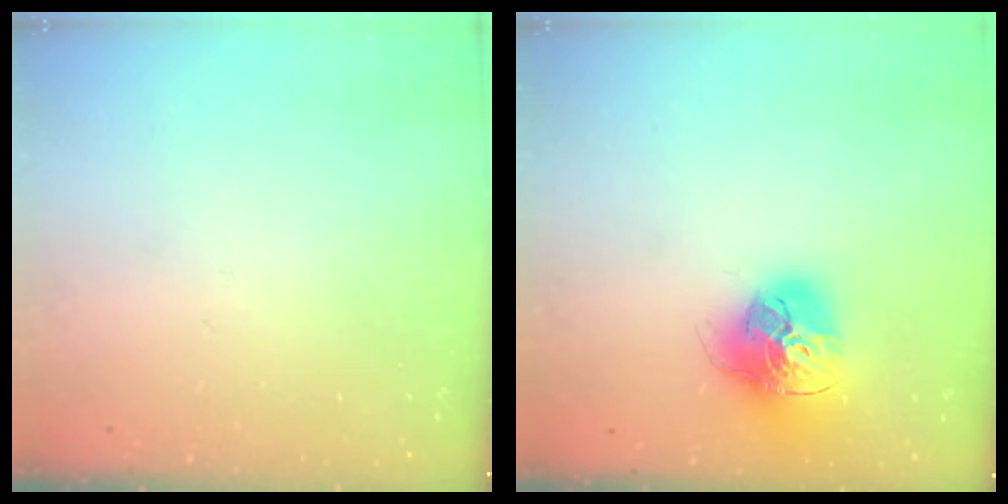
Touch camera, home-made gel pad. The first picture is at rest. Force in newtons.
{"total": 18.4, "press": 18.3, "slide": 1.8}